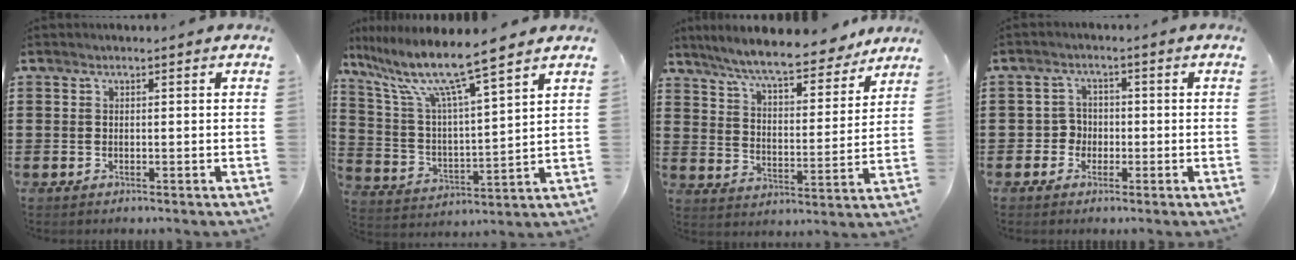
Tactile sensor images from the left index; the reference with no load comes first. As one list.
[{"total": 10.4, "force": [8.4, 0.1, 6.1], "torque": [-0.152, -0.046, 0.137]}, {"total": 8.6, "force": [7.7, 0.6, 3.7], "torque": [-0.104, -0.038, 0.134]}, {"total": 3.0, "force": [-1.1, 2.7, 0.8], "torque": [-0.026, 0.005, -0.025]}]